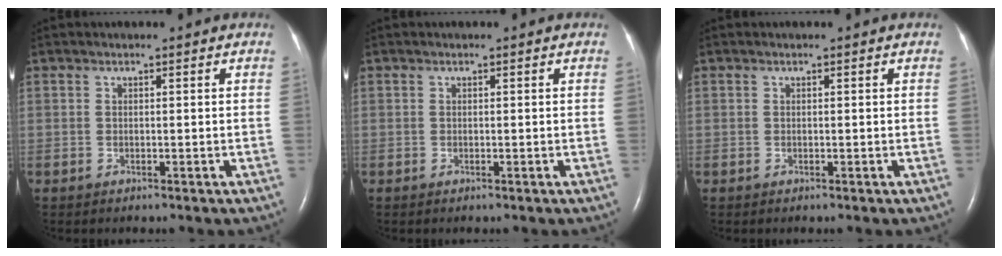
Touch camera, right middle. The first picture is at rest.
{"total": 0.0}
{"total": 0.0}